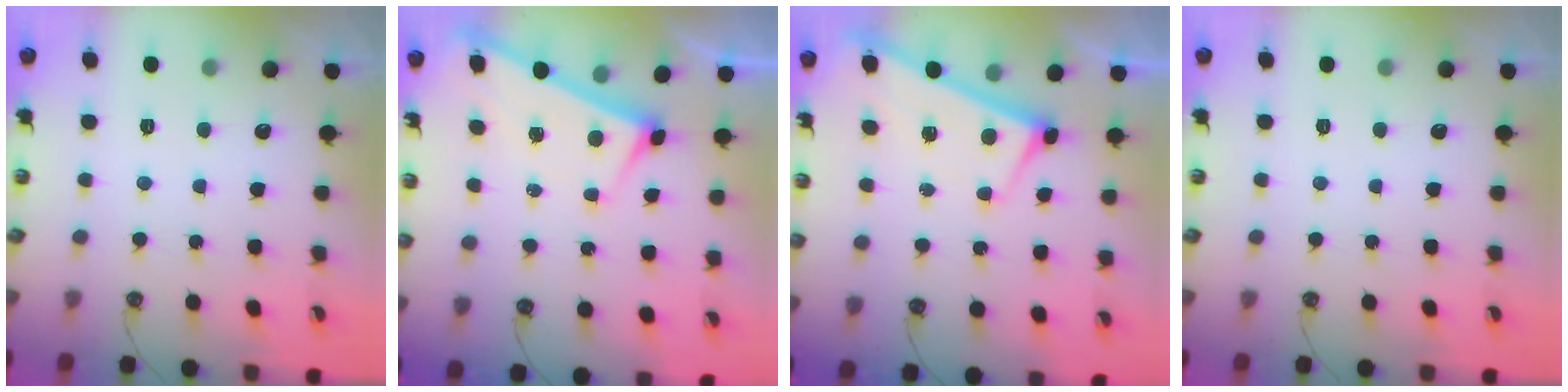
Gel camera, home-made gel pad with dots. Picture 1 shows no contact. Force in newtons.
{"total": 3.0, "press": 3.0, "slide": 0.1}
{"total": 2.9, "press": 2.9, "slide": 0.2}
{"total": 0.0}